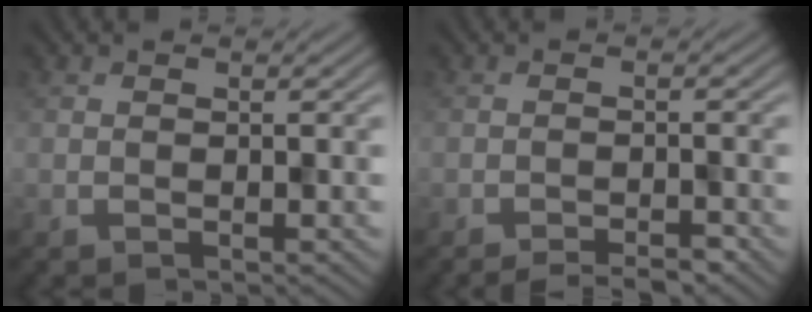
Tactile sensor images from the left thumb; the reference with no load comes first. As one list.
[{"total": 3.0, "force": [-2.6, 0.2, 1.5], "torque": [-0.019, 0.005, -0.040]}]